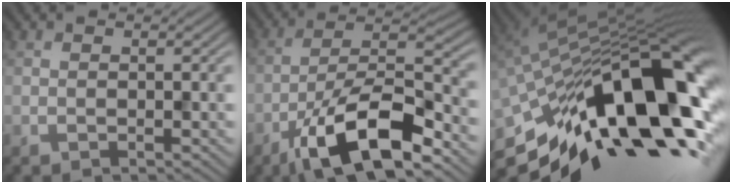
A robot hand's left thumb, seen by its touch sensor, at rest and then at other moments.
{"total": 13.6, "force": [-8.1, 4.2, 10.0], "torque": [-0.173, 0.003, -0.158]}
{"total": 19.7, "force": [-6.8, 8.0, 16.7], "torque": [-0.273, -0.009, -0.129]}